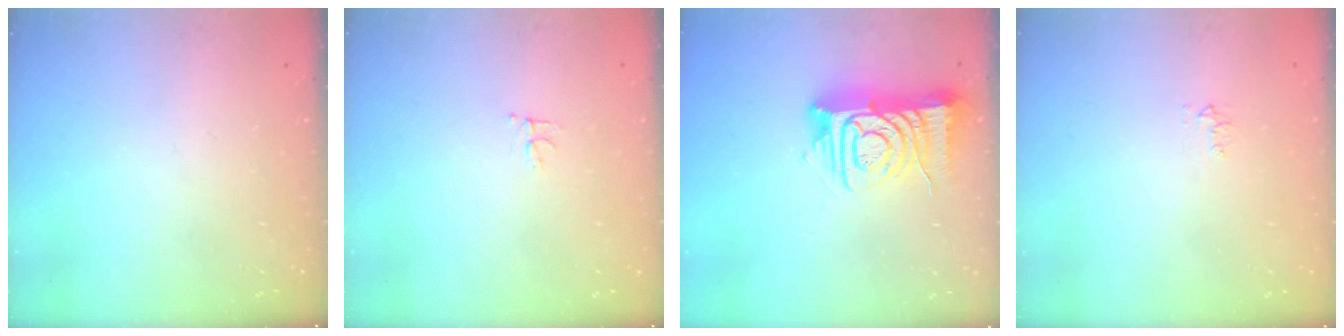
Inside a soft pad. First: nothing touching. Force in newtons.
{"total": 2.8, "press": 2.8, "slide": 0.2}
{"total": 12.7, "press": 12.6, "slide": 1.4}
{"total": 3.8, "press": 3.7, "slide": 0.7}